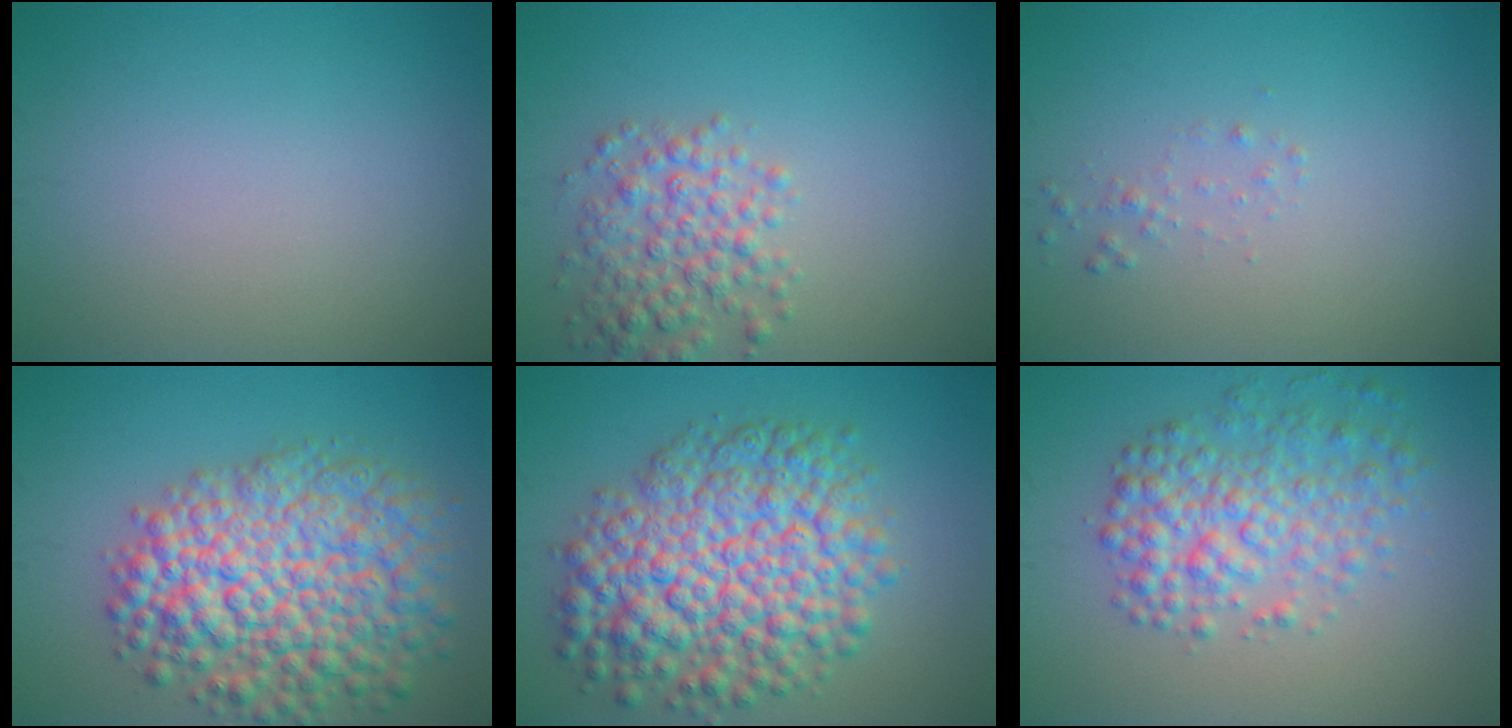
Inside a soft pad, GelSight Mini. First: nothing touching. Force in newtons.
{"total": 3.9, "press": 3.9, "slide": 0.1}
{"total": 0.7, "press": 0.7, "slide": 0.0}
{"total": 10.1, "press": 10.1, "slide": 0.4}
{"total": 10.2, "press": 10.2, "slide": 0.3}
{"total": 5.0, "press": 5.0, "slide": 0.1}